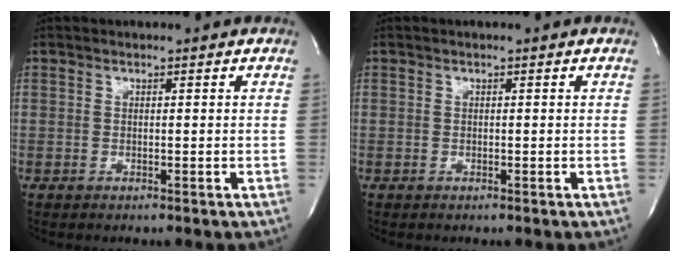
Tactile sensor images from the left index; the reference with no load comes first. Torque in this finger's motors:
{"motor_torque": [-0.19, 0.27, -0.01, -0.01]}